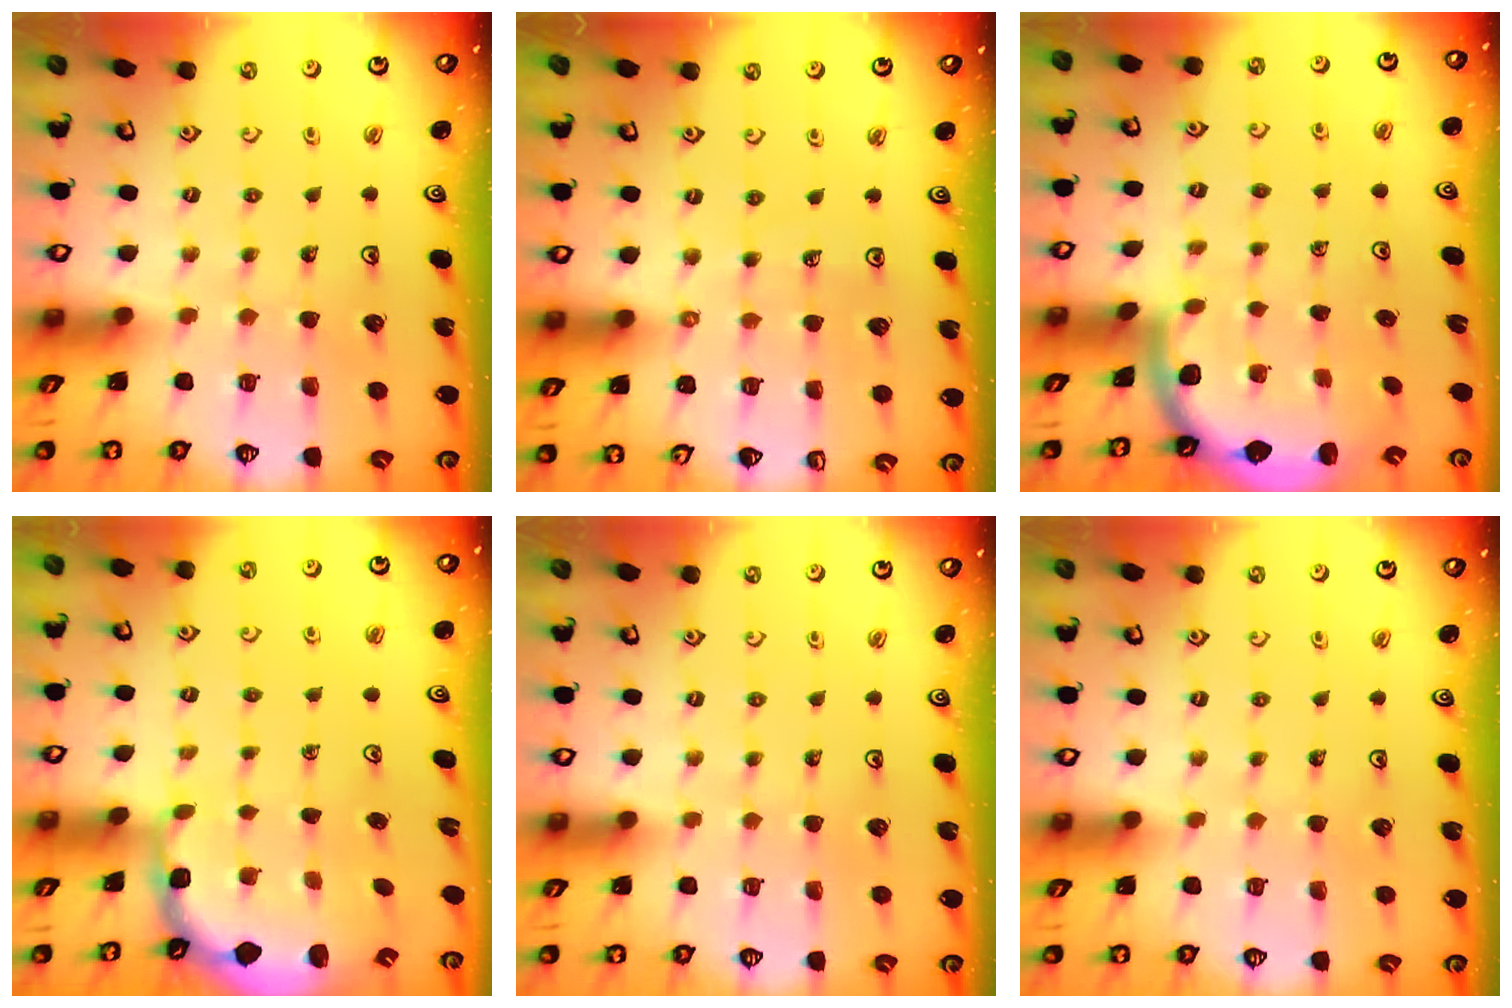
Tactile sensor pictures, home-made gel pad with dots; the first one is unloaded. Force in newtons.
{"total": 7.3, "press": 7.1, "slide": 1.9}
{"total": 1.9, "press": 1.8, "slide": 0.3}
{"total": 2.2, "press": 1.9, "slide": 1.1}
{"total": 0.0}
{"total": 0.0}